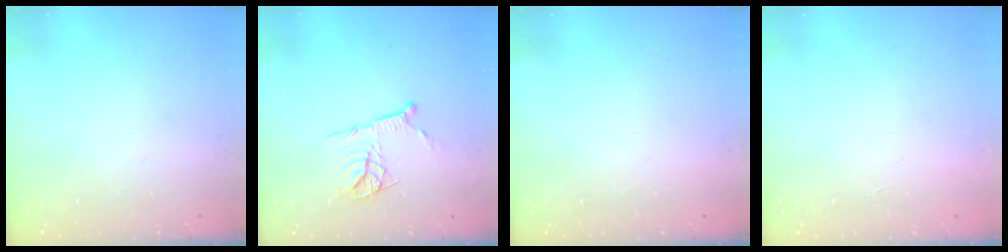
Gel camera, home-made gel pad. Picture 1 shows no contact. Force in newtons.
{"total": 13.9, "press": 13.9, "slide": 1.2}
{"total": 1.5, "press": 1.5, "slide": 0.1}
{"total": 1.5, "press": 1.5, "slide": 0.1}